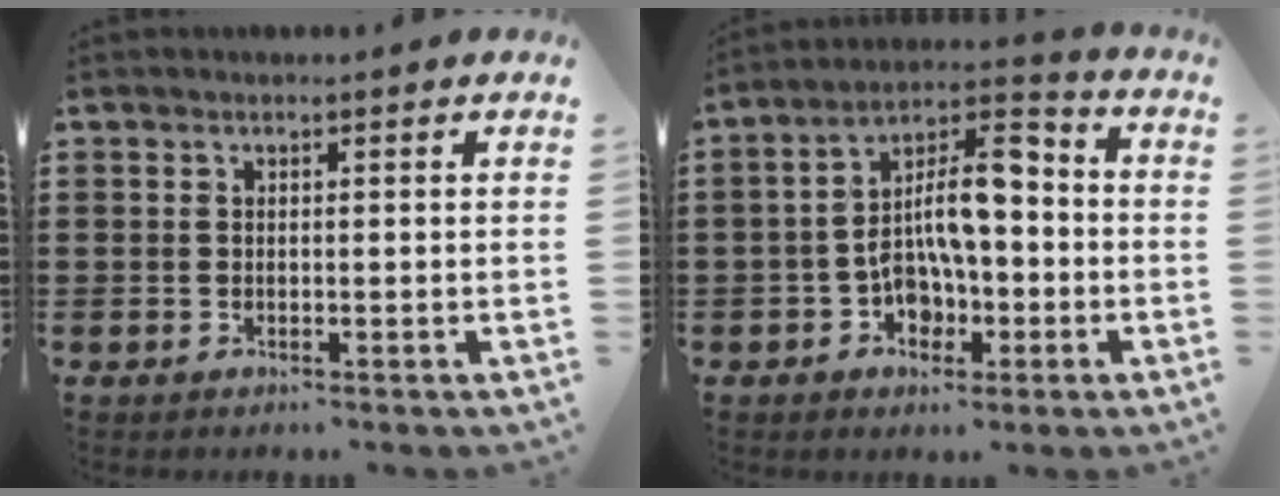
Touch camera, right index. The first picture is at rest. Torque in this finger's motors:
{"motor_torque": [2.14, 0.00, 1.05, 0.21]}